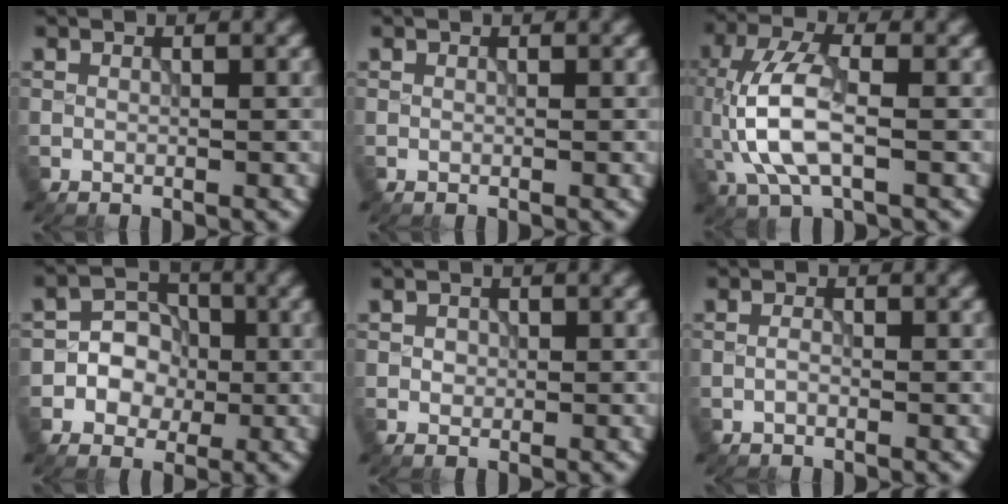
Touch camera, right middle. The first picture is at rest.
{"total": 0.0}
{"total": 6.6, "force": [-1.0, 2.9, 5.9], "torque": [-0.139, 0.011, -0.021]}
{"total": 3.9, "force": [-0.8, 3.4, 1.7], "torque": [-0.006, 0.002, -0.032]}
{"total": 0.9, "force": [0.1, 0.8, 0.3], "torque": [-0.004, -0.001, 0.001]}
{"total": 0.7, "force": [-0.3, 0.4, 0.5], "torque": [-0.012, 0.001, -0.008]}